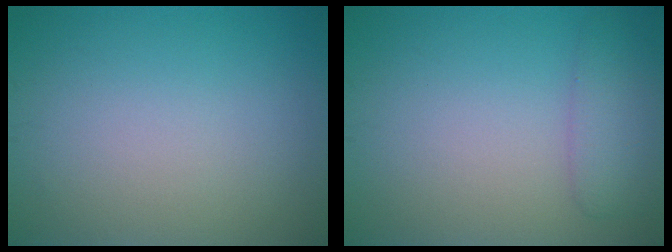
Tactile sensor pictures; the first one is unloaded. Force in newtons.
{"total": 2.3, "press": 2.3, "slide": 0.1}